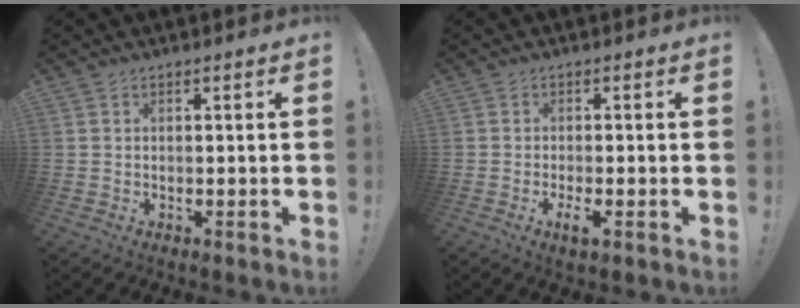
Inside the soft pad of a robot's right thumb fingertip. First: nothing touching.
{"total": 3.2, "force": [-1.3, 0.2, 3.0], "torque": [-0.057, -0.004, -0.021]}